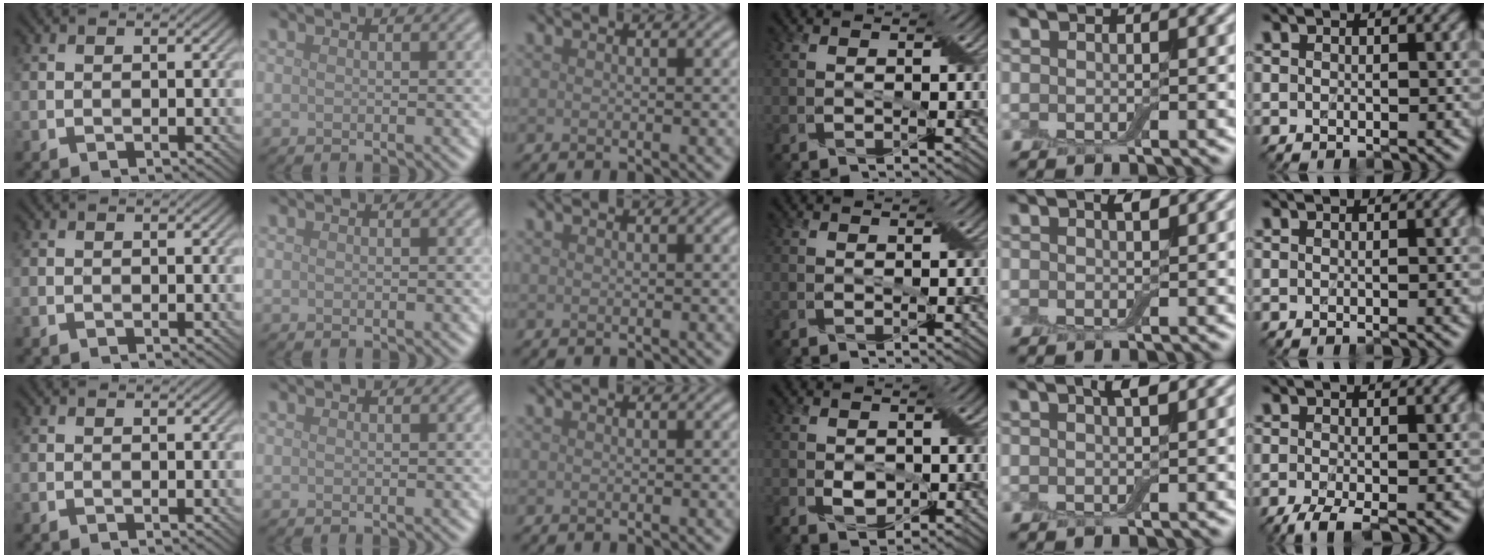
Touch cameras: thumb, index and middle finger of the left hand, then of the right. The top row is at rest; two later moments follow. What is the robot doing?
{"motion": "pour", "object": "cup"}